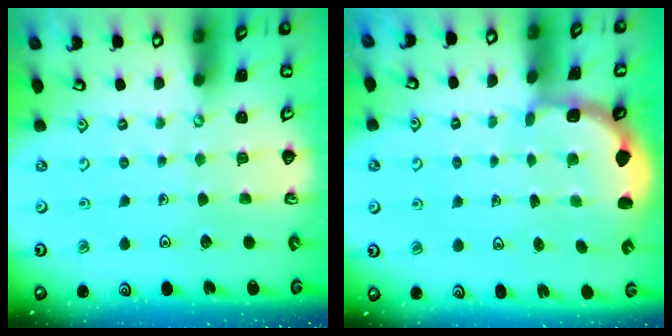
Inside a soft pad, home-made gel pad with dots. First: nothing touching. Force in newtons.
{"total": 2.5, "press": 1.9, "slide": 1.6}